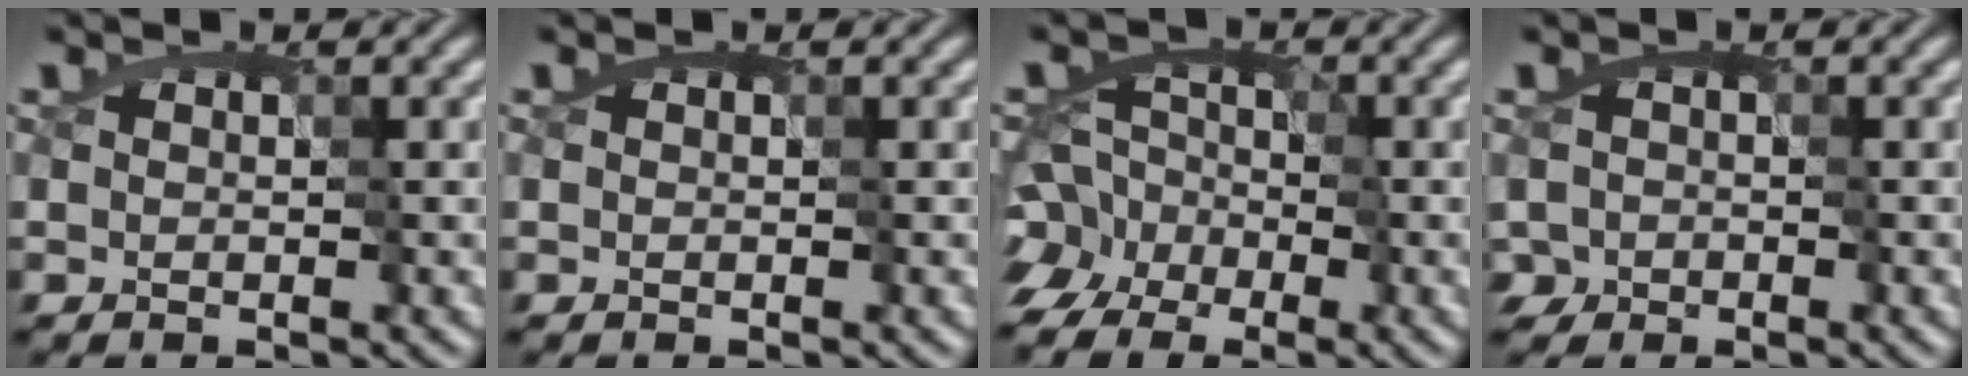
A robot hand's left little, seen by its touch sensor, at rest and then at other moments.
{"total": 0.0}
{"total": 7.6, "force": [-4.3, 5.8, 2.3], "torque": [-0.035, 0.009, -0.106]}
{"total": 2.4, "force": [-0.8, 2.0, 1.0], "torque": [-0.009, 0.008, -0.013]}